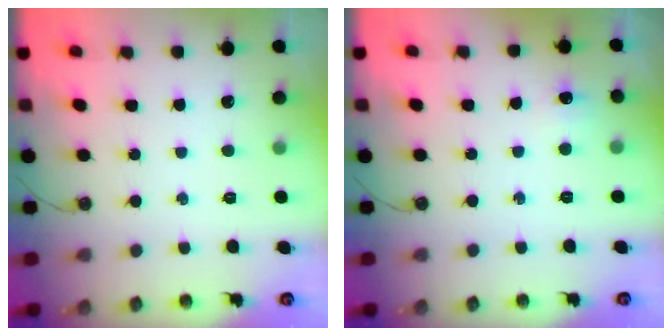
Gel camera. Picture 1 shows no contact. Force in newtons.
{"total": 5.7, "press": 5.7, "slide": 0.8}